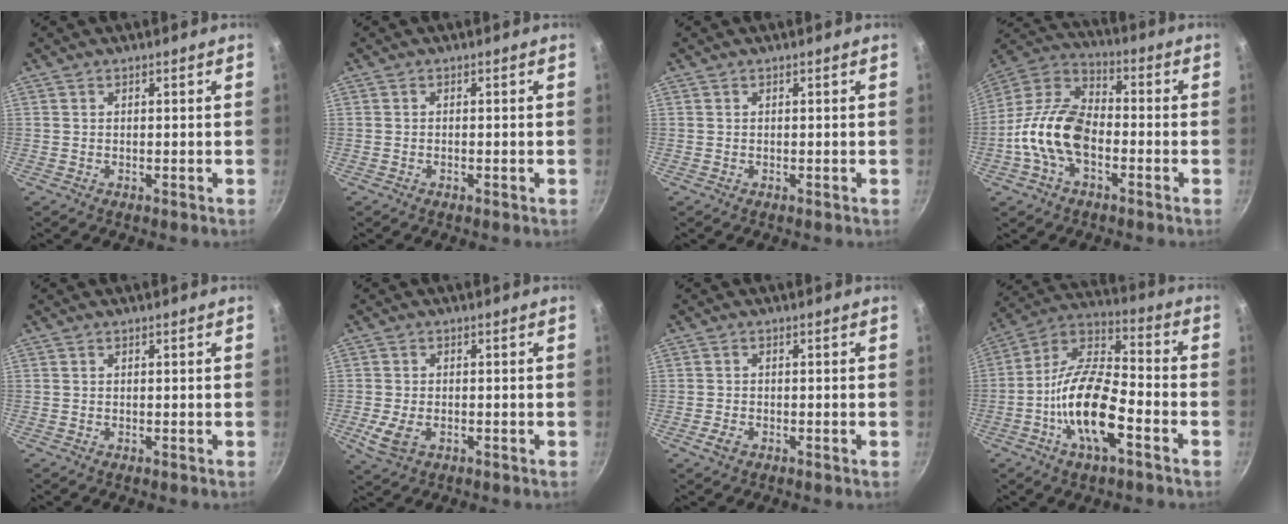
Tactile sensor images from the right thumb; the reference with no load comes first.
{"total": 0.5, "force": [-0.3, 0.1, 0.4], "torque": [-0.009, 0.004, -0.007]}
{"total": 0.0}
{"total": 14.8, "force": [-3.8, 8.9, 11.2], "torque": [-0.189, 0.046, -0.091]}
{"total": 0.0}
{"total": 4.8, "force": [-1.5, 2.8, 3.6], "torque": [-0.073, -0.002, -0.026]}
{"total": 2.0, "force": [-1.1, 1.0, 1.4], "torque": [-0.032, 0.008, -0.023]}
{"total": 17.0, "force": [-6.0, 6.8, 14.4], "torque": [-0.258, 0.040, -0.128]}